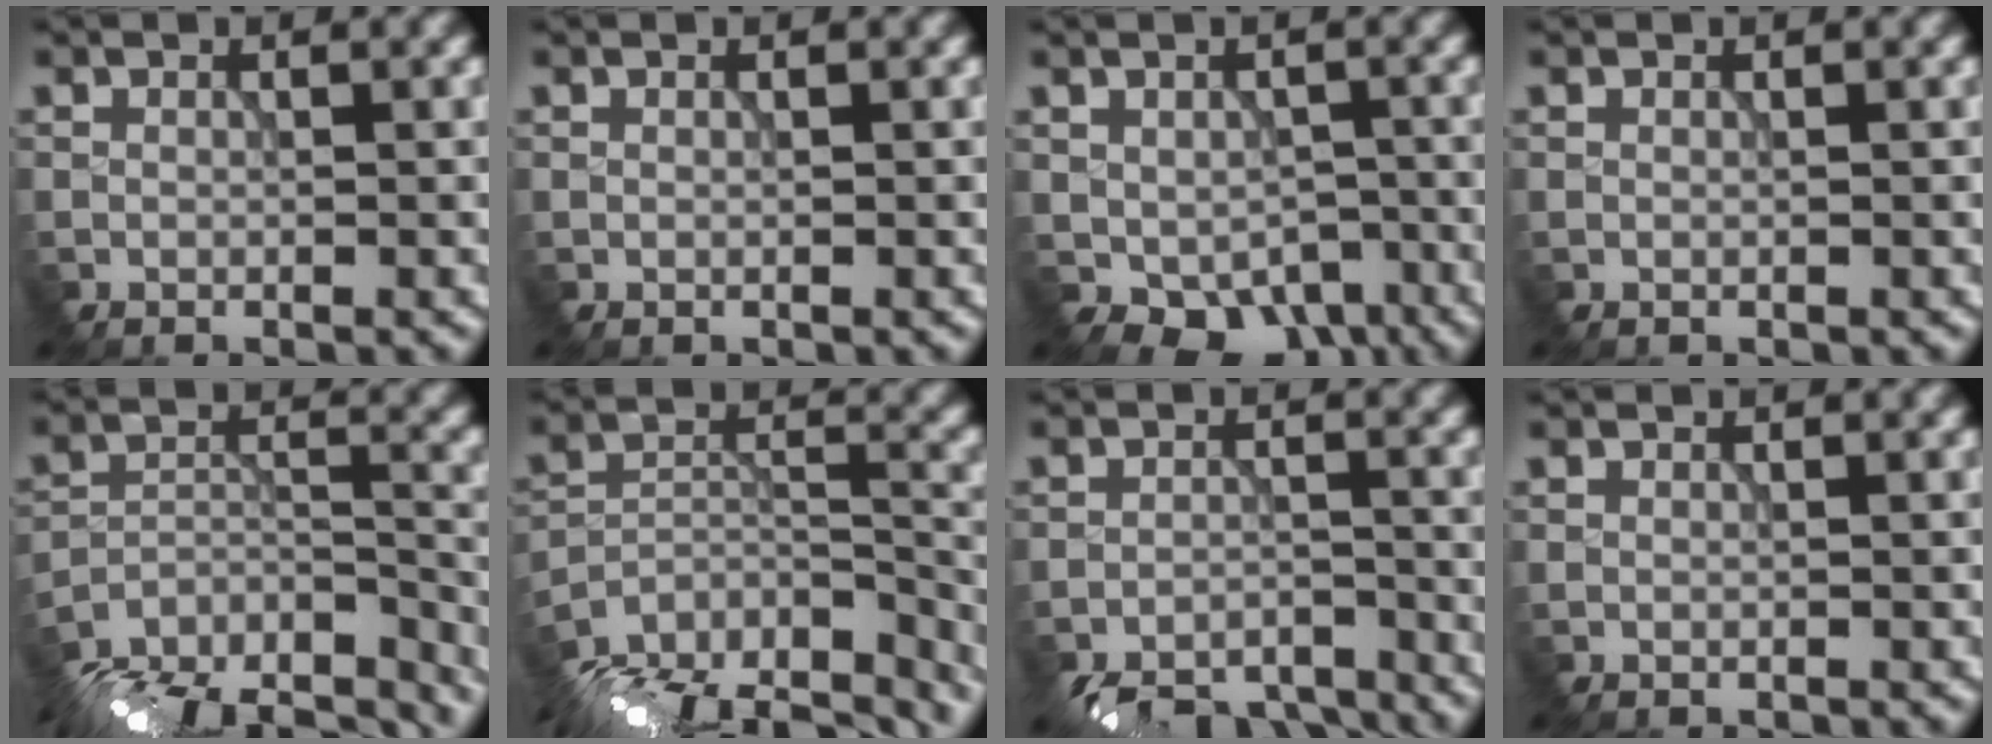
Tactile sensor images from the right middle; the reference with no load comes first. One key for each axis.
{"total": 0.0}
{"total": 6.1, "fx": -2.6, "fy": 4.3, "fz": 3.5, "tx": -0.050, "ty": -0.028, "tz": -0.019}
{"total": 0.0}
{"total": 16.7, "fx": -15.5, "fy": 4.7, "fz": 4.1, "tx": -0.056, "ty": -0.003, "tz": -0.200}
{"total": 14.9, "fx": -13.3, "fy": 5.0, "fz": 4.7, "tx": -0.076, "ty": -0.001, "tz": -0.173}
{"total": 9.1, "fx": -8.2, "fy": 3.0, "fz": 2.2, "tx": -0.021, "ty": -0.020, "tz": -0.114}
{"total": 0.0}